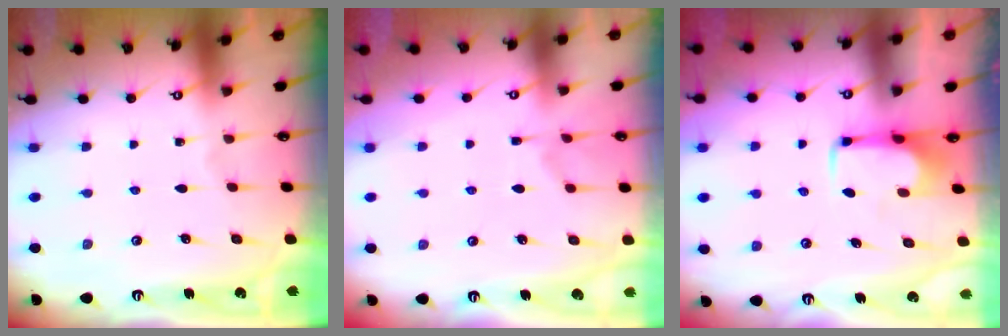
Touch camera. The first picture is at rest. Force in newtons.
{"total": 2.2, "press": 1.8, "slide": 1.3}
{"total": 2.2, "press": 2.1, "slide": 0.4}